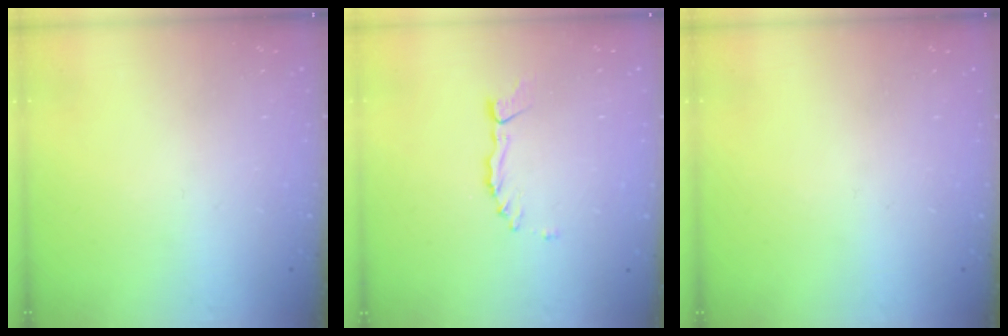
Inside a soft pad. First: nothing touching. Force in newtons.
{"total": 1.4, "press": 1.4, "slide": 0.2}
{"total": 0.0}